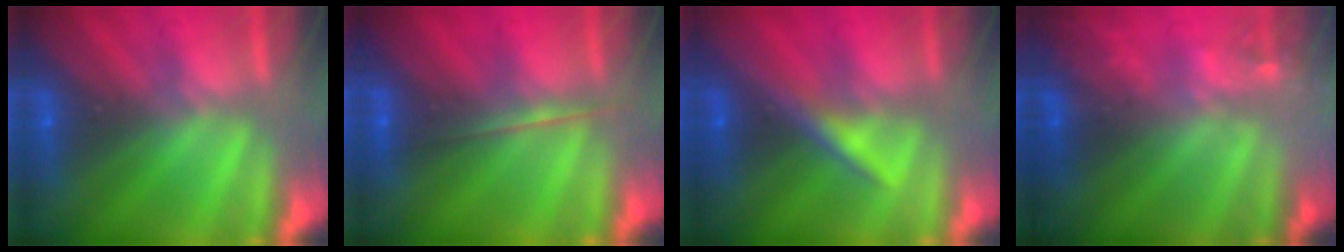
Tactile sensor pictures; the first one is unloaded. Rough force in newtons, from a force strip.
{"total": 1.7}
{"total": 3.3}
{"total": 2.2}